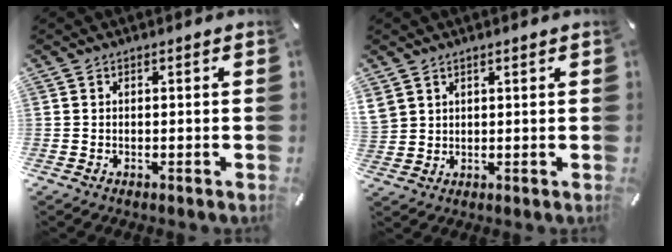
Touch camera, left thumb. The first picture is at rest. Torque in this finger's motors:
{"motor_torque": [2.47, 2.55, 1.60, -1.17, 0.89]}